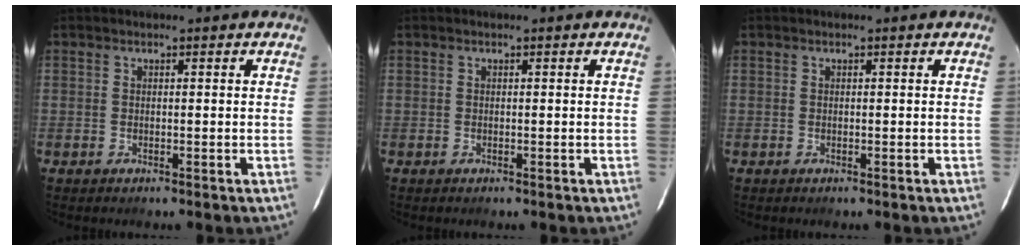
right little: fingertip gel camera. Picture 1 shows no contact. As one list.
[{"total": 0.0}, {"total": 0.0}]